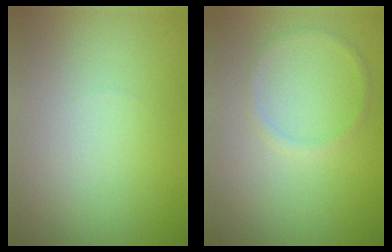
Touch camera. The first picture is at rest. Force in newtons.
{"total": 1.0, "press": 0.9, "slide": 0.2}